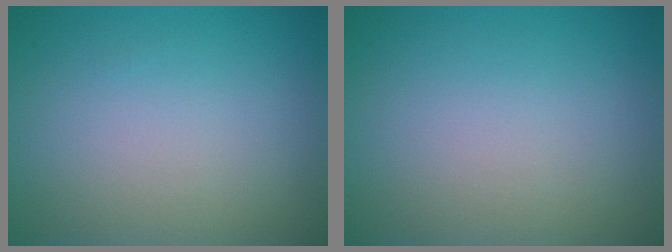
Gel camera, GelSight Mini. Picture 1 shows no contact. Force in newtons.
{"total": 0.0}